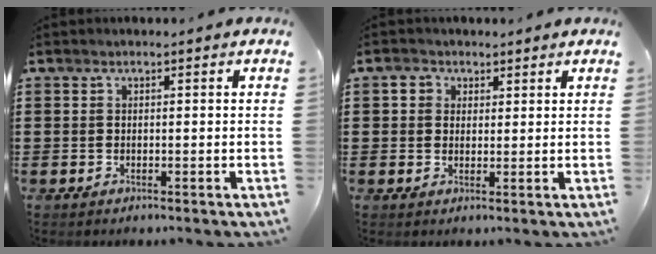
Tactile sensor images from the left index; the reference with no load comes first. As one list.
[{"total": 2.6, "force": [1.5, 2.1, 0.6], "torque": [-0.013, 0.005, 0.025]}]